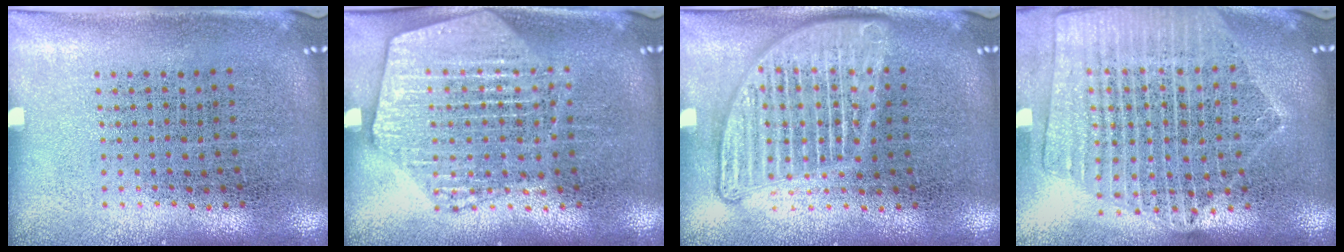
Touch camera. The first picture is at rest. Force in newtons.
{"total": 1.9, "press": 1.9, "slide": 0.3}
{"total": 3.0, "press": 2.9, "slide": 0.3}
{"total": 2.1, "press": 1.9, "slide": 0.9}